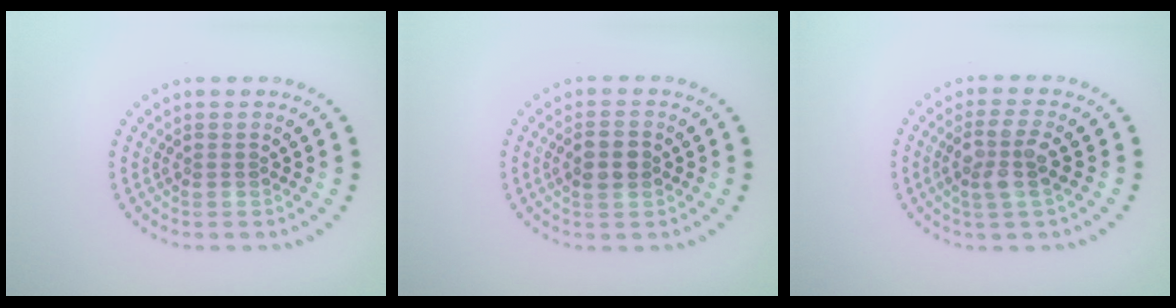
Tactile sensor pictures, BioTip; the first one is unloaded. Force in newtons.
{"total": 2.2, "press": 2.1, "slide": 0.2}
{"total": 3.0, "press": 2.6, "slide": 1.4}